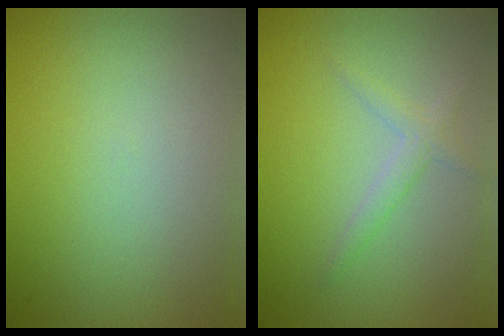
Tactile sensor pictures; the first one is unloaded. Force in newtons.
{"total": 1.6, "press": 1.6, "slide": 0.1}